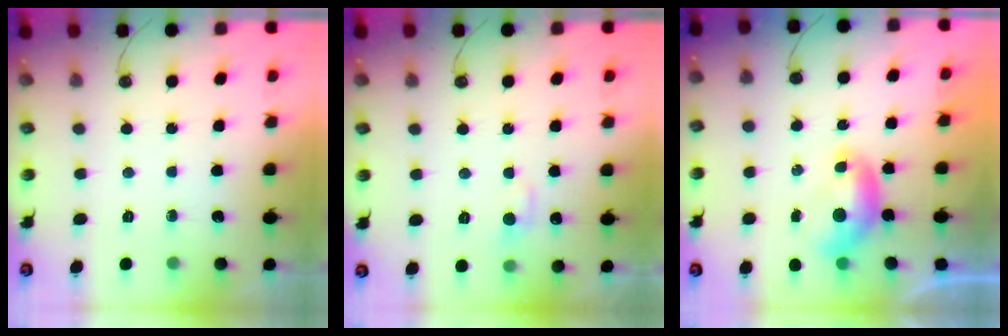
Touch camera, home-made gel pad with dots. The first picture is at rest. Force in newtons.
{"total": 1.0, "press": 0.7, "slide": 0.8}
{"total": 0.0}